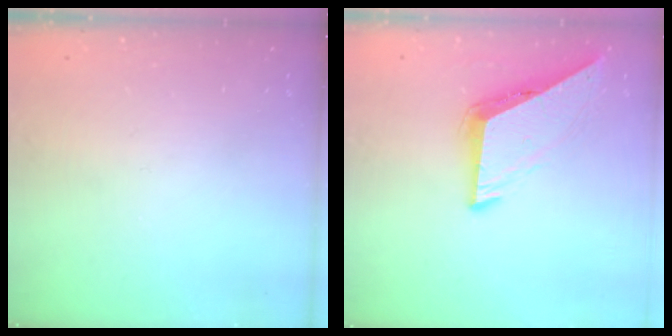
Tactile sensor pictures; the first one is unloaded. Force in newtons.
{"total": 6.8, "press": 6.8, "slide": 0.4}